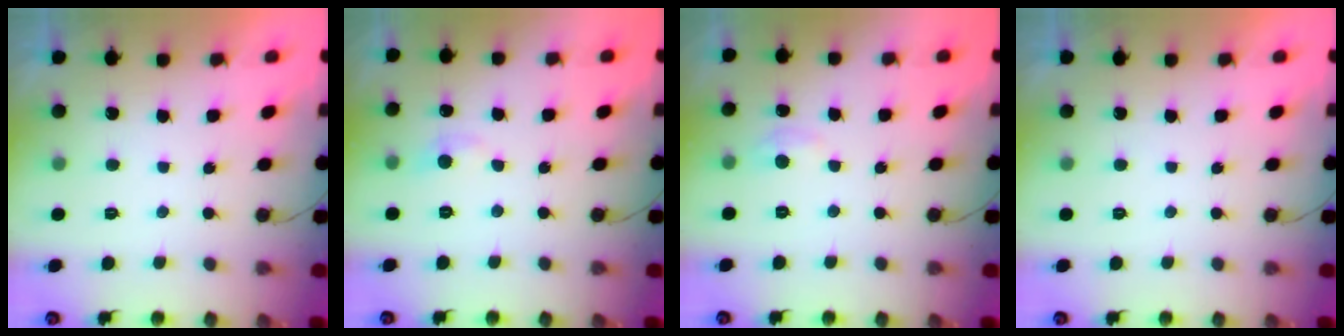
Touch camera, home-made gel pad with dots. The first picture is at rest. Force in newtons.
{"total": 5.6, "press": 5.5, "slide": 0.7}
{"total": 2.9, "press": 2.9, "slide": 0.4}
{"total": 0.0}